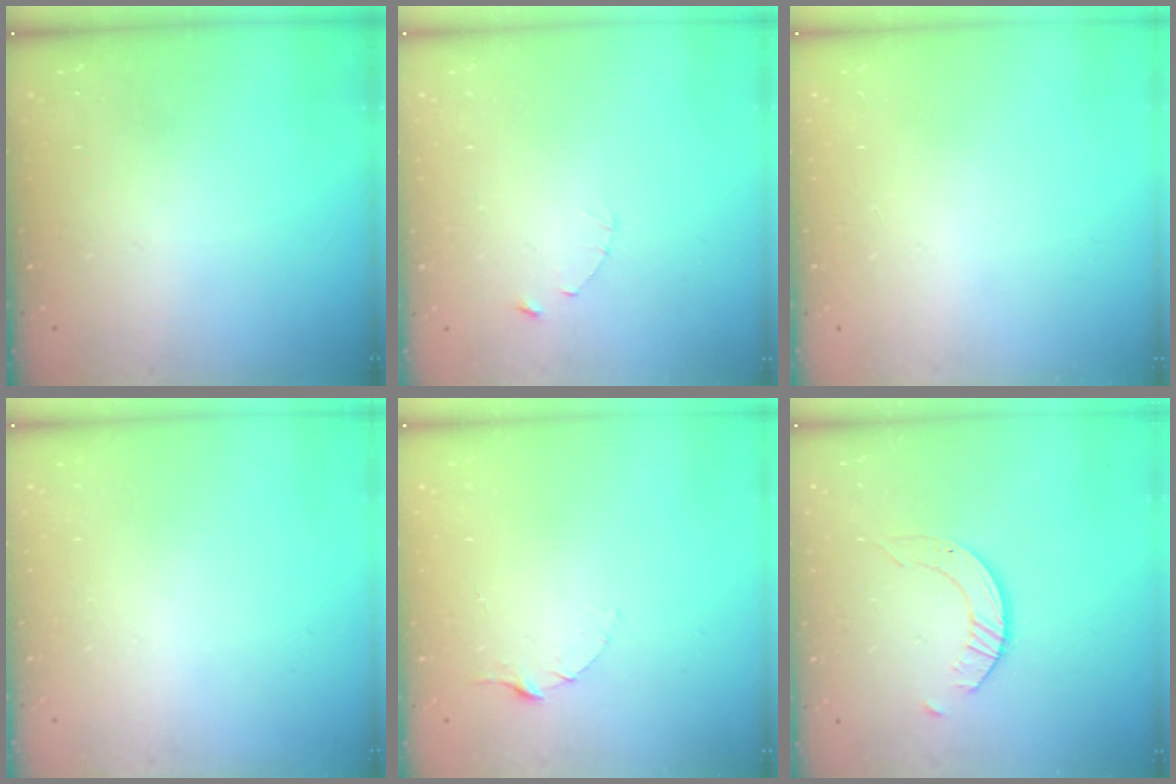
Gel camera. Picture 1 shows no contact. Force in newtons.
{"total": 1.2, "press": 1.1, "slide": 0.2}
{"total": 0.0}
{"total": 0.0}
{"total": 2.5, "press": 2.5, "slide": 0.3}
{"total": 2.9, "press": 2.9, "slide": 0.3}